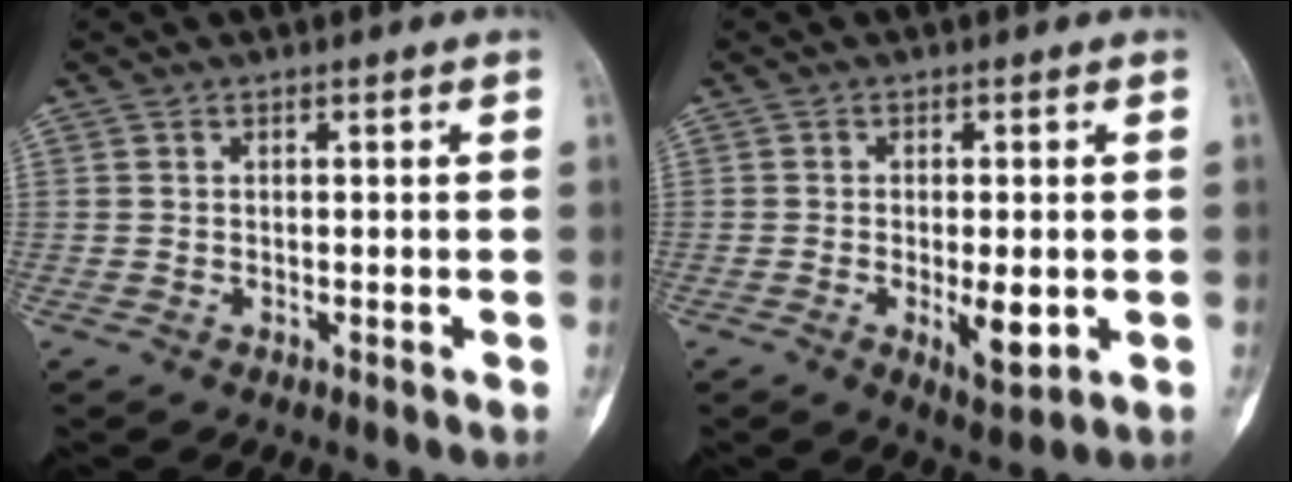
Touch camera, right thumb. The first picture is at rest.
{"total": 5.8, "force": [-1.0, 2.3, 5.2], "torque": [-0.075, -0.012, -0.011]}